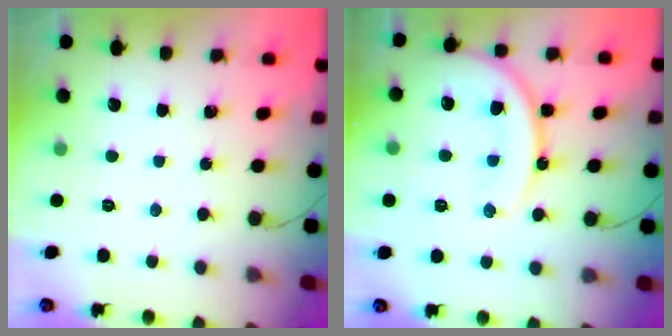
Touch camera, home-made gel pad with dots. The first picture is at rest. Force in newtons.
{"total": 16.8, "press": 16.4, "slide": 3.7}